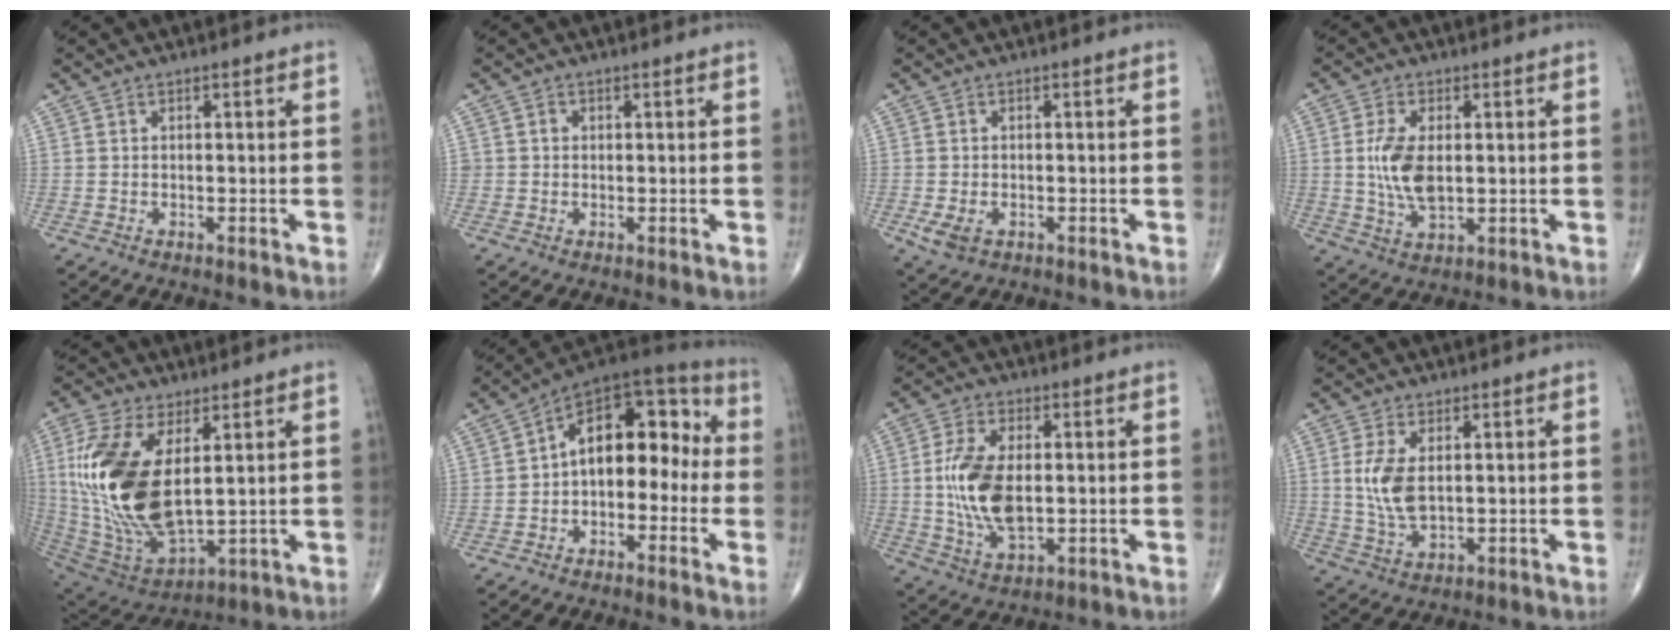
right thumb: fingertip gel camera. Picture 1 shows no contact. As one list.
[{"total": 1.2, "force": [0.0, 1.2, 0.2], "torque": [0.004, 0.004, -0.001]}, {"total": 3.7, "force": [-1.2, 2.4, 2.5], "torque": [-0.052, -0.002, -0.015]}, {"total": 8.3, "force": [0.6, 4.3, 7.1], "torque": [-0.145, -0.008, 0.015]}, {"total": 22.2, "force": [3.8, 10.9, 18.9], "torque": [-0.393, -0.029, 0.083]}, {"total": 14.7, "force": [-0.8, 9.0, 11.6], "torque": [-0.129, 0.056, -0.031]}, {"total": 12.0, "force": [0.3, 6.3, 10.2], "torque": [-0.205, -0.005, 0.010]}, {"total": 7.0, "force": [1.1, 3.6, 5.9], "torque": [-0.124, -0.009, 0.027]}]